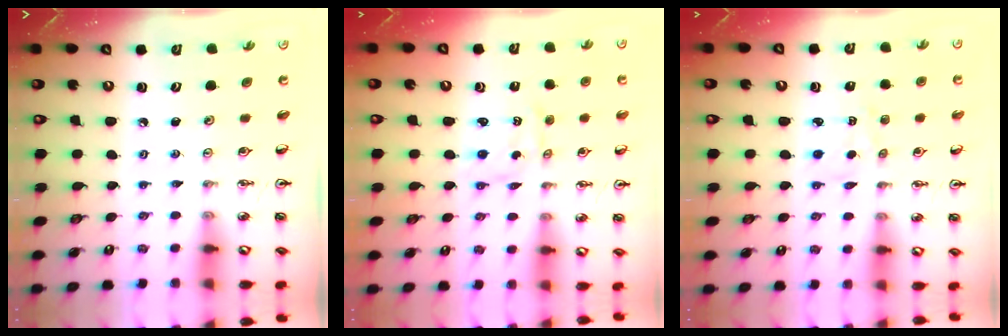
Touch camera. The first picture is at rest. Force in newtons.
{"total": 1.2, "press": 1.2, "slide": 0.1}
{"total": 2.9, "press": 2.9, "slide": 0.4}